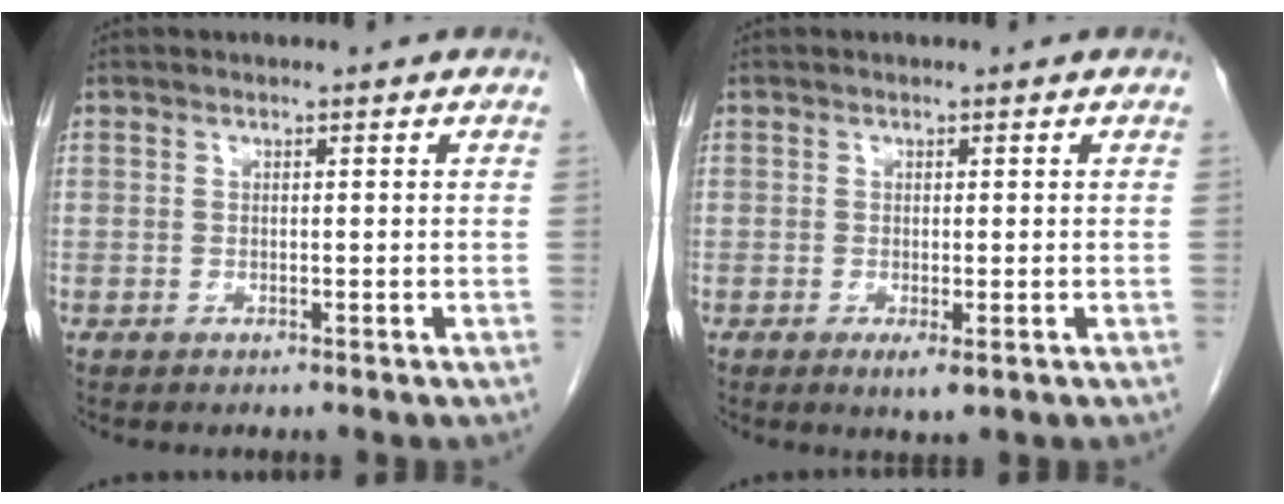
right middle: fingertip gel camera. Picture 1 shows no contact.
{"total": 2.1, "force": [-0.8, 0.5, 1.9], "torque": [-0.026, -0.005, -0.009]}